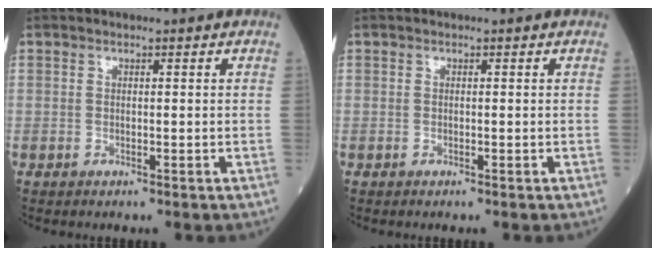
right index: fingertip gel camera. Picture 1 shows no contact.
{"total": 0.0}